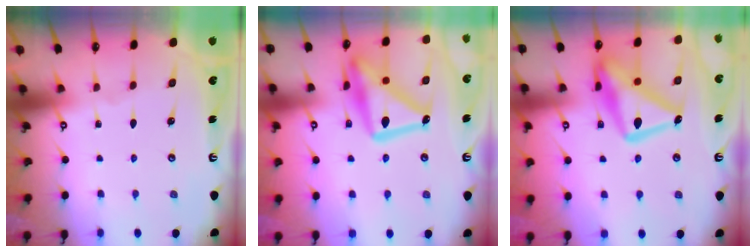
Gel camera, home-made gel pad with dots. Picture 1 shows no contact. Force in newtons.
{"total": 19.6, "press": 19.6, "slide": 1.5}
{"total": 19.3, "press": 19.2, "slide": 1.5}